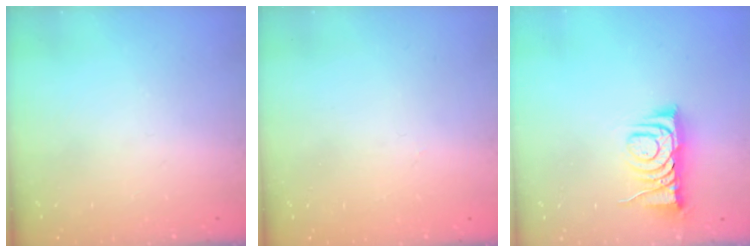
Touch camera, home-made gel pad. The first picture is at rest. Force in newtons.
{"total": 0.0}
{"total": 8.3, "press": 8.3, "slide": 0.5}